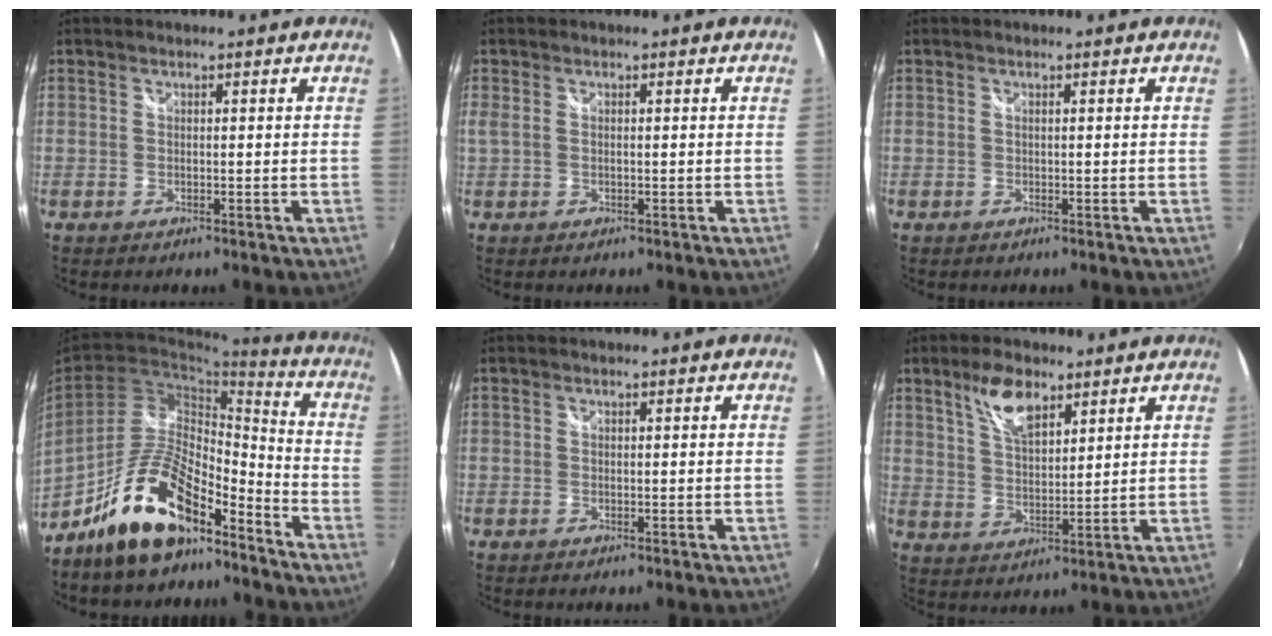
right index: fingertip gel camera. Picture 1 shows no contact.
{"total": 2.1, "force": [0.2, 0.8, 1.9], "torque": [-0.041, -0.004, 0.003]}
{"total": 0.0}
{"total": 15.6, "force": [-11.6, 5.3, 9.1], "torque": [-0.174, 0.018, -0.202]}
{"total": 0.0}
{"total": 8.0, "force": [5.0, 3.4, 5.2], "torque": [-0.094, 0.012, 0.097]}